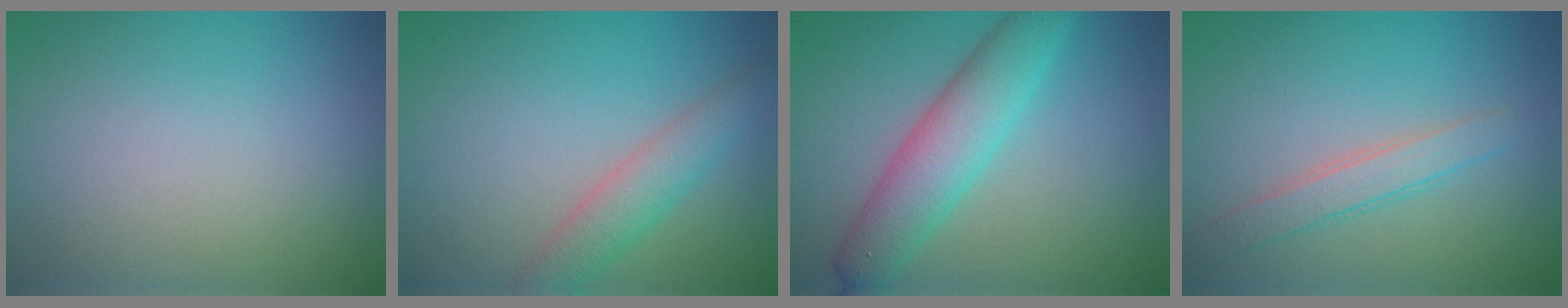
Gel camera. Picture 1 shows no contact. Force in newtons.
{"total": 2.9, "press": 2.9, "slide": 0.1}
{"total": 5.4, "press": 5.4, "slide": 0.2}
{"total": 2.3, "press": 2.3, "slide": 0.1}